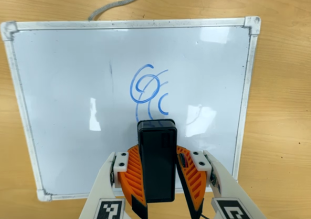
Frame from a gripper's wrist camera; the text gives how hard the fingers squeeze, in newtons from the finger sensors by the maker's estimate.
{"total": 8.2, "left": 8.7, "right": 7.6}